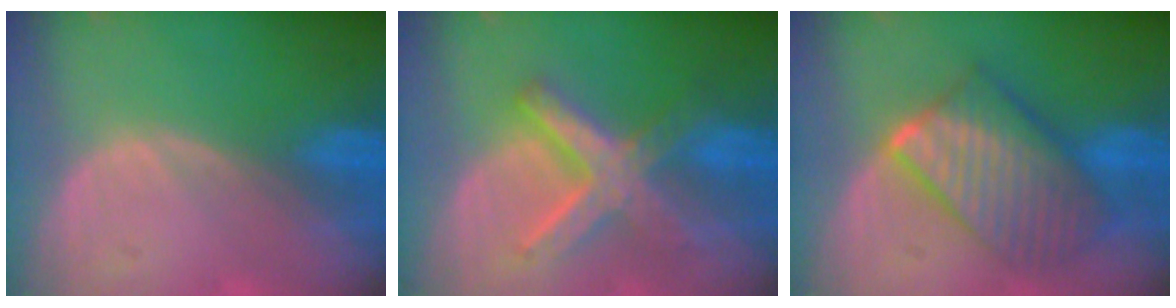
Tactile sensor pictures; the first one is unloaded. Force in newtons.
{"total": 8.4, "press": 8.4, "slide": 0.8}
{"total": 10.2, "press": 10.2, "slide": 0.7}